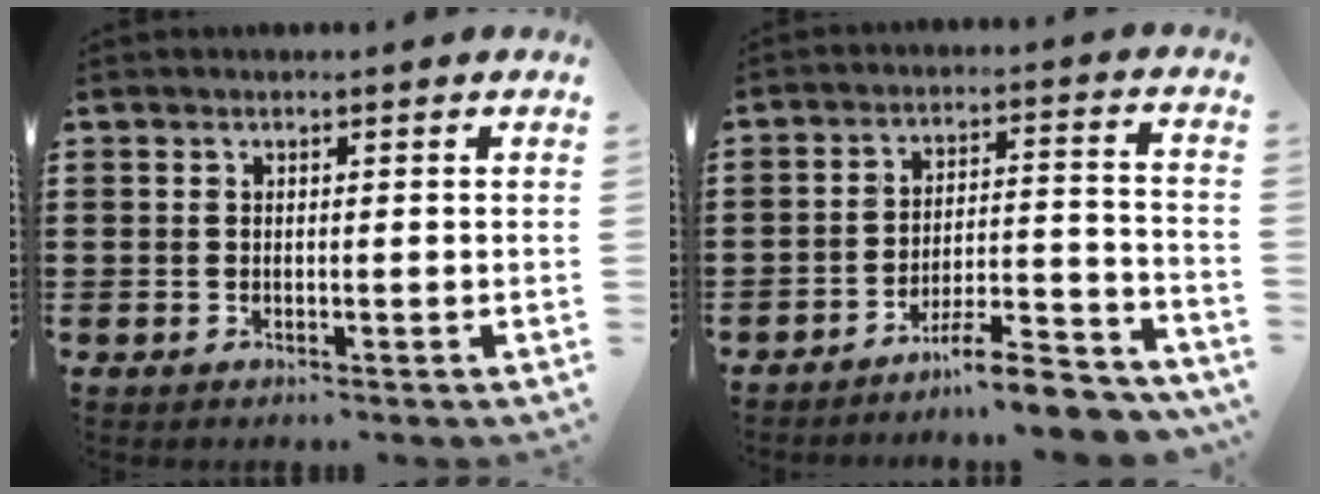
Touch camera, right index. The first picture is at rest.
{"total": 8.3, "force": [-7.5, 0.6, 3.6], "torque": [-0.047, 0.015, -0.138]}